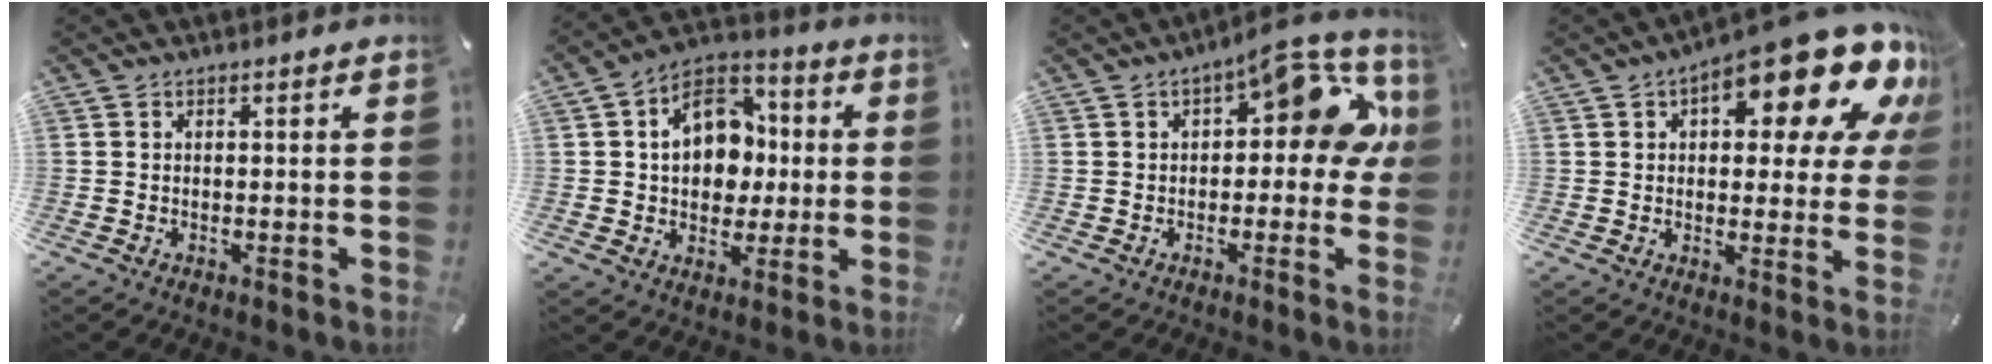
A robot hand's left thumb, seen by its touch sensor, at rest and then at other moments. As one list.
[{"total": 13.2, "force": [1.1, 10.8, 7.6], "torque": [-0.113, 0.009, 0.023]}, {"total": 13.4, "force": [4.6, 5.8, 11.2], "torque": [-0.147, -0.023, 0.073]}, {"total": 18.9, "force": [10.6, 7.3, 13.9], "torque": [-0.177, -0.075, 0.167]}]